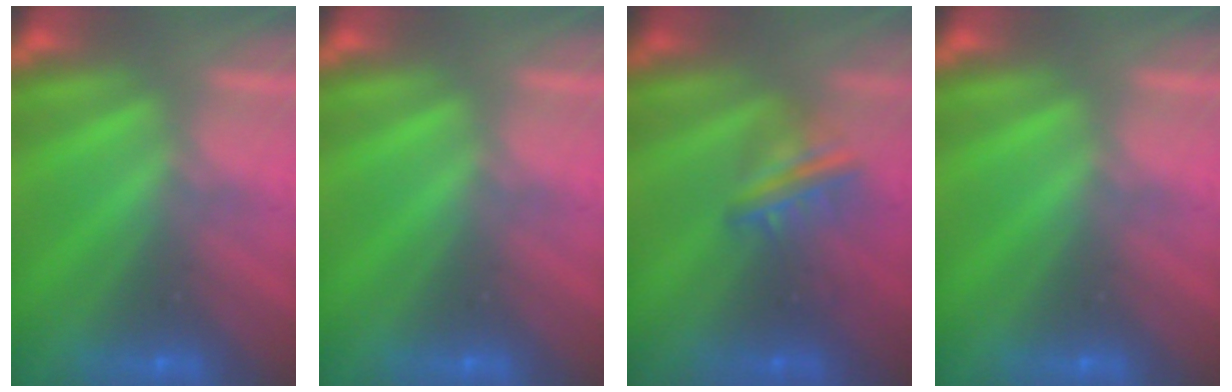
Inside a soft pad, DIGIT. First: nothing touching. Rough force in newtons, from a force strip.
{"total": 0.0}
{"total": 2.8}
{"total": 0.0}